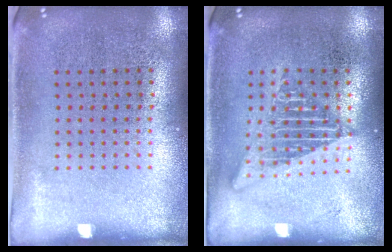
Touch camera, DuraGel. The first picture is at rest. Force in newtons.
{"total": 2.4, "press": 2.4, "slide": 0.2}